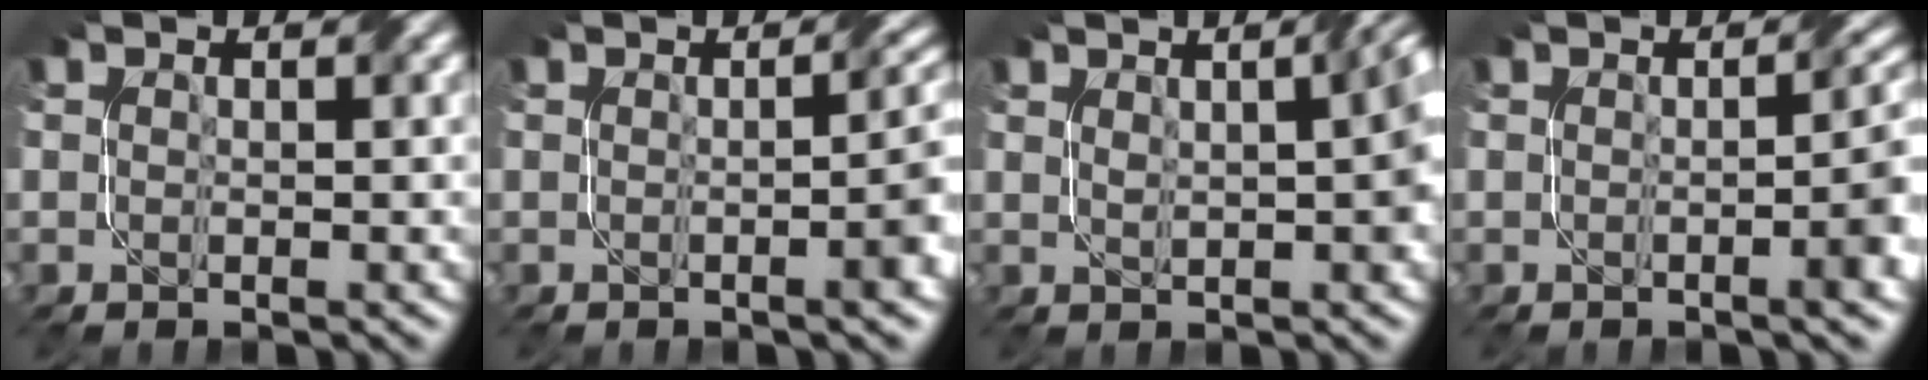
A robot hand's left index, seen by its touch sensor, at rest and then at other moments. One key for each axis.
{"total": 4.5, "fx": -0.5, "fy": 1.4, "fz": 4.2, "tx": -0.030, "ty": 0.009, "tz": -0.006}
{"total": 4.5, "fx": 1.1, "fy": 1.3, "fz": 4.2, "tx": -0.044, "ty": 0.014, "tz": 0.013}
{"total": 5.0, "fx": -0.6, "fy": 1.5, "fz": 4.8, "tx": -0.042, "ty": 0.007, "tz": -0.008}